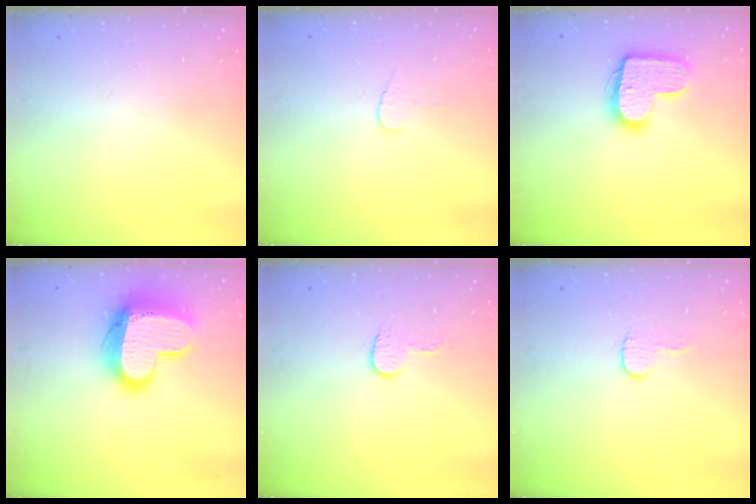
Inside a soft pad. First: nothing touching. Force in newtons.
{"total": 3.7, "press": 3.7, "slide": 0.4}
{"total": 13.5, "press": 13.5, "slide": 0.6}
{"total": 16.7, "press": 16.7, "slide": 1.5}
{"total": 5.4, "press": 5.4, "slide": 0.5}
{"total": 5.2, "press": 5.1, "slide": 0.5}